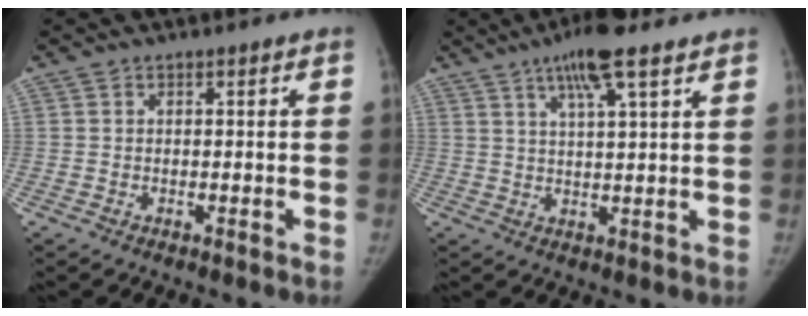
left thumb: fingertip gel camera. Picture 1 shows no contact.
{"total": 9.1, "force": [5.8, 1.4, 6.8], "torque": [-0.116, -0.014, 0.097]}